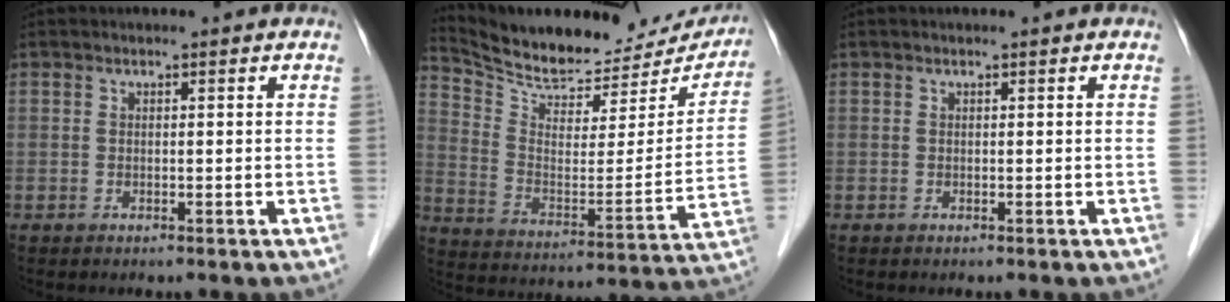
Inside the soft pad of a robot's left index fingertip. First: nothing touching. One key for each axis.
{"total": 23.3, "fx": 21.3, "fy": 7.0, "fz": 6.2, "tx": -0.102, "ty": -0.037, "tz": 0.301}
{"total": 0.0}